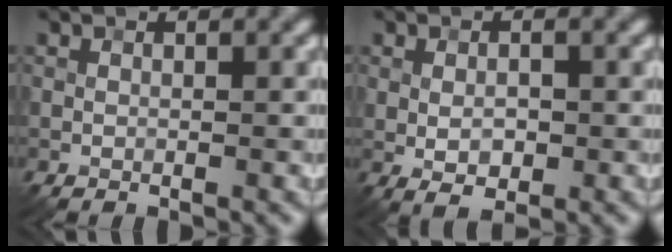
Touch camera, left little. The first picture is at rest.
{"total": 2.5, "force": [-0.2, 1.3, 2.1], "torque": [-0.041, -0.002, -0.001]}